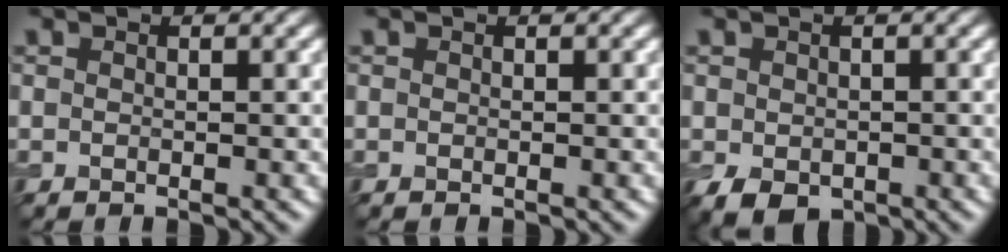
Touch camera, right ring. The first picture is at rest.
{"total": 0.0}
{"total": 2.6, "force": [-0.9, 1.8, 1.6], "torque": [-0.030, -0.013, -0.014]}